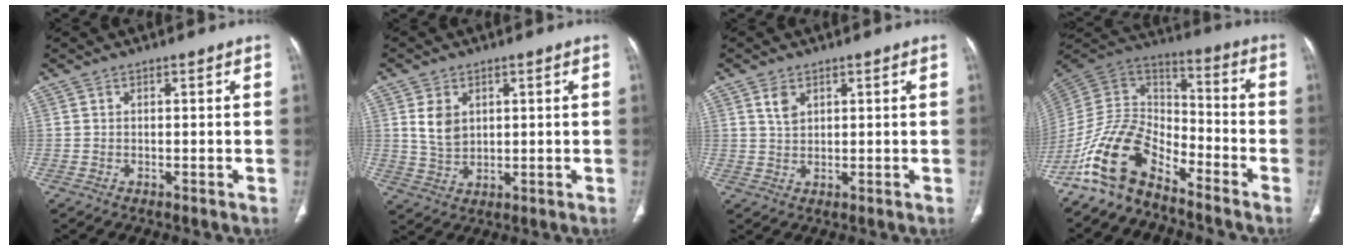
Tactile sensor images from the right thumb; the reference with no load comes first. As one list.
[{"total": 5.4, "force": [1.8, 3.8, 3.4], "torque": [-0.050, -0.011, 0.044]}, {"total": 2.9, "force": [1.6, 1.8, 1.7], "torque": [-0.026, -0.007, 0.035]}, {"total": 14.1, "force": [-10.2, 6.6, 7.1], "torque": [-0.123, 0.090, -0.209]}]